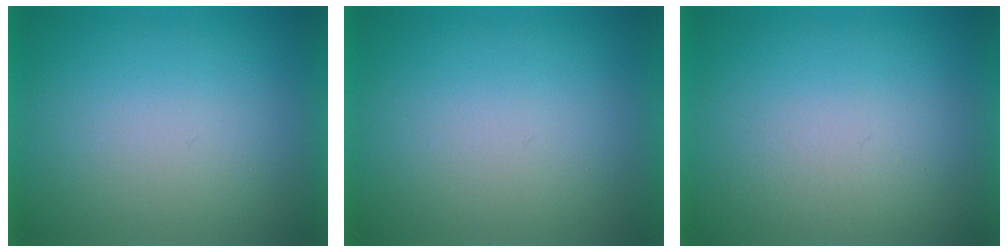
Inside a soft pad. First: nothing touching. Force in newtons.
{"total": 0.0}
{"total": 1.7}